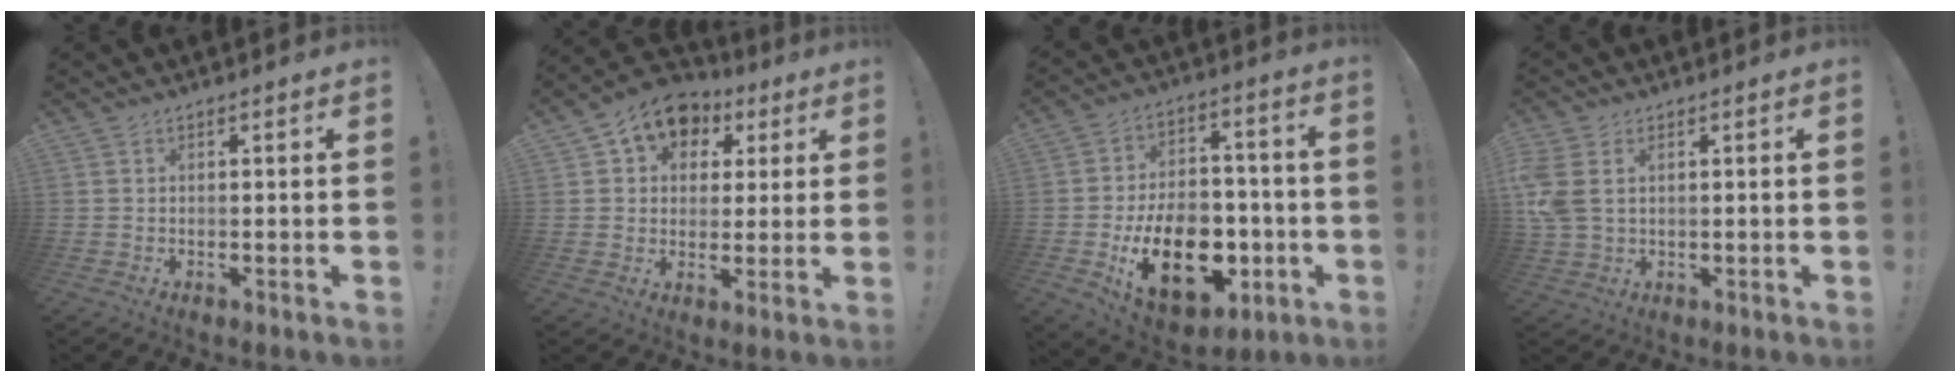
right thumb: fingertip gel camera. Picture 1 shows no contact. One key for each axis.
{"total": 10.3, "fx": 4.8, "fy": 8.0, "fz": 4.3, "tx": -0.061, "ty": -0.020, "tz": 0.093}
{"total": 22.3, "fx": -6.6, "fy": 14.9, "fz": 15.2, "tx": -0.247, "ty": 0.037, "tz": -0.088}
{"total": 7.0, "fx": 2.2, "fy": 4.7, "fz": 4.8, "tx": -0.112, "ty": -0.011, "tz": 0.043}